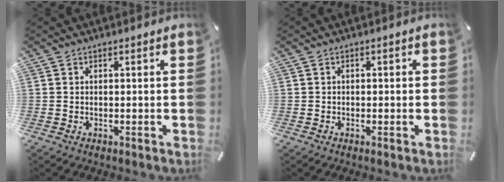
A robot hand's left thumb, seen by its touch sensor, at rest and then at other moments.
{"total": 0.7, "force": [-0.3, 0.5, 0.3], "torque": [-0.007, 0.001, -0.007]}